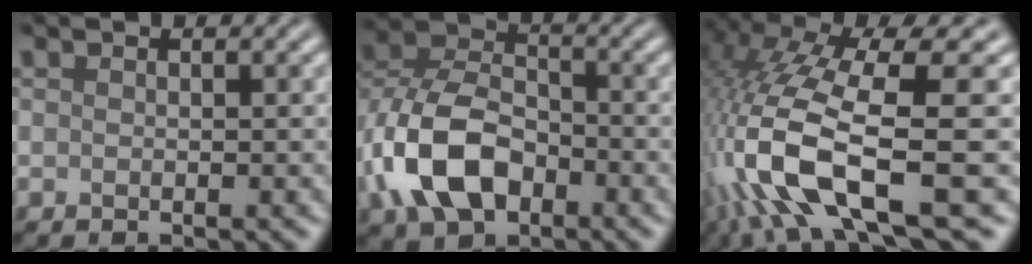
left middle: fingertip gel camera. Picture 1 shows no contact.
{"total": 8.2, "force": [-2.8, 5.5, 5.5], "torque": [-0.117, 0.007, -0.060]}
{"total": 12.8, "force": [-3.1, 3.7, 11.8], "torque": [-0.265, 0.004, -0.047]}